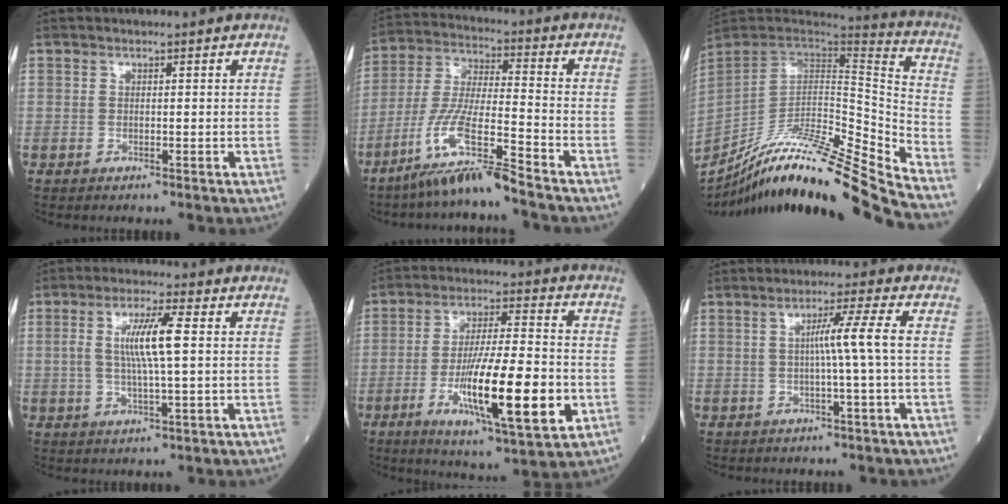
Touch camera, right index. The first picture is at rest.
{"total": 11.2, "force": [-8.1, -0.6, 7.7], "torque": [-0.160, -0.027, -0.160]}
{"total": 27.4, "force": [-23.7, -1.6, 13.6], "torque": [-0.198, -0.034, -0.385]}
{"total": 7.7, "force": [1.0, 0.5, 7.6], "torque": [-0.150, 0.005, 0.017]}
{"total": 17.5, "force": [-4.7, 2.4, 16.7], "torque": [-0.295, -0.019, -0.075]}
{"total": 5.0, "force": [0.0, -1.6, 4.8], "torque": [-0.083, 0.008, 0.001]}